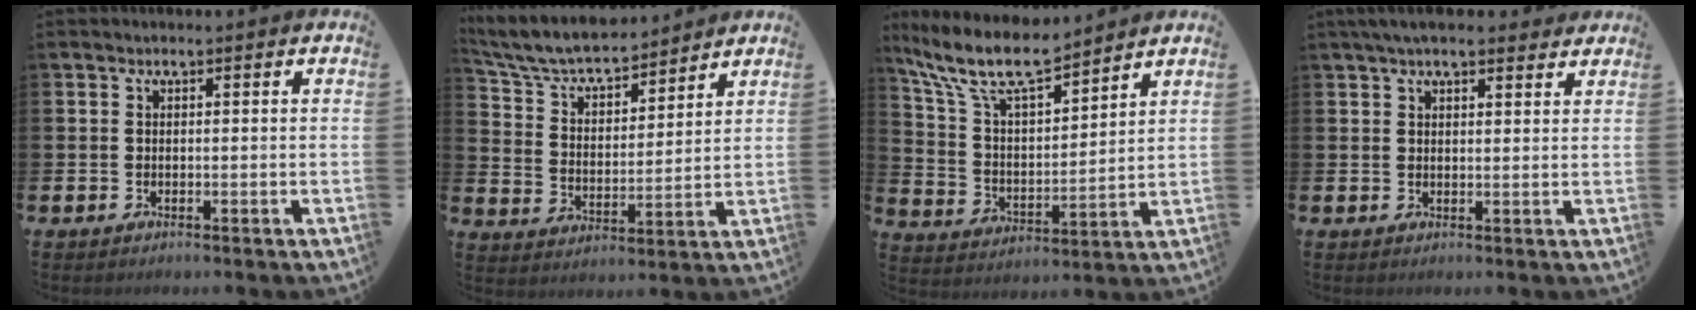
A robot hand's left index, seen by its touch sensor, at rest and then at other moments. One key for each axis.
{"total": 6.9, "fx": 6.4, "fy": 1.6, "fz": 2.0, "tx": -0.070, "ty": -0.048, "tz": 0.108}
{"total": 10.5, "fx": 9.1, "fy": 2.5, "fz": 4.6, "tx": -0.125, "ty": -0.046, "tz": 0.161}
{"total": 3.9, "fx": 3.4, "fy": 0.9, "fz": 1.7, "tx": -0.035, "ty": -0.005, "tz": 0.062}